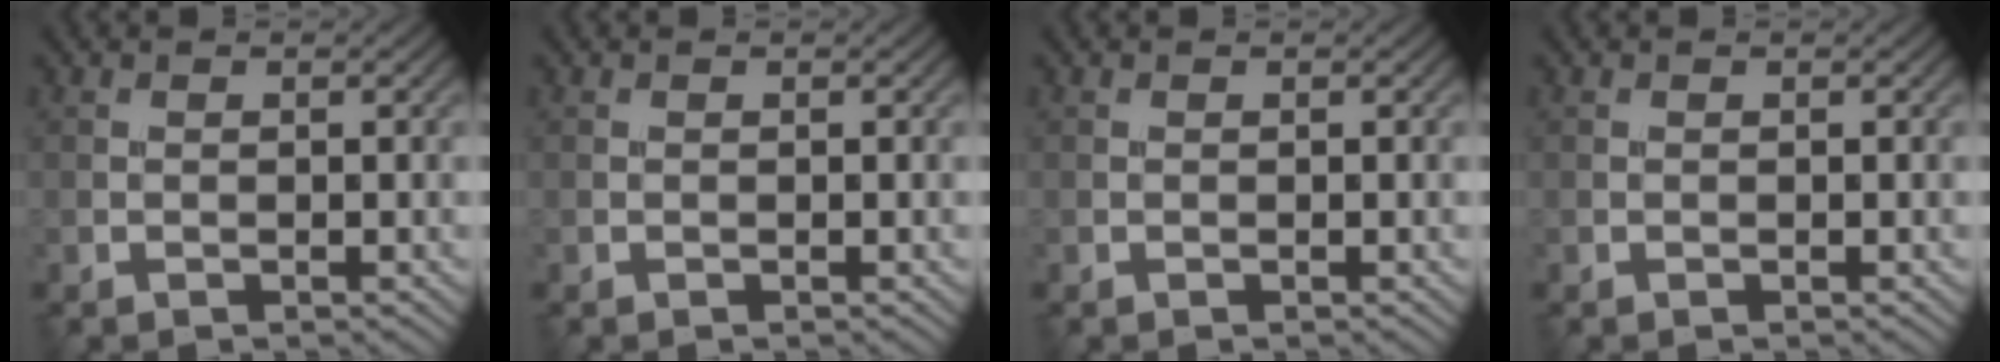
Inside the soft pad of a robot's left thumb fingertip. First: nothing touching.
{"total": 0.0}
{"total": 0.0}
{"total": 0.0}